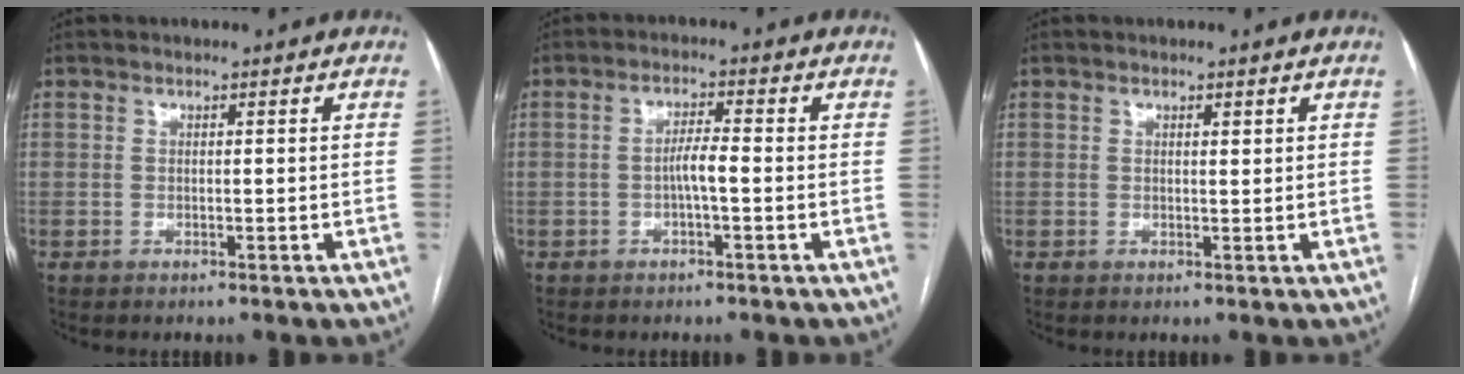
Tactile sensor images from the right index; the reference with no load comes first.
{"total": 3.1, "force": [-0.7, 0.2, 3.0], "torque": [-0.050, 0.004, -0.013]}
{"total": 0.8, "force": [0.4, 0.2, 0.6], "torque": [-0.011, -0.002, 0.006]}